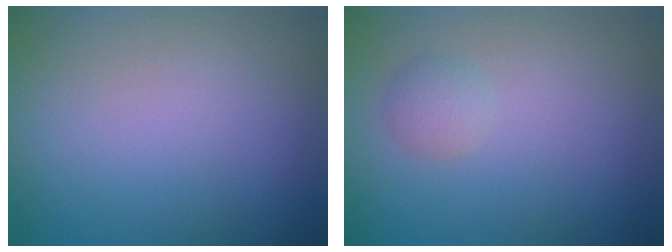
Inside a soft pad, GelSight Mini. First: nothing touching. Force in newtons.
{"total": 1.4, "press": 1.4, "slide": 0.1}